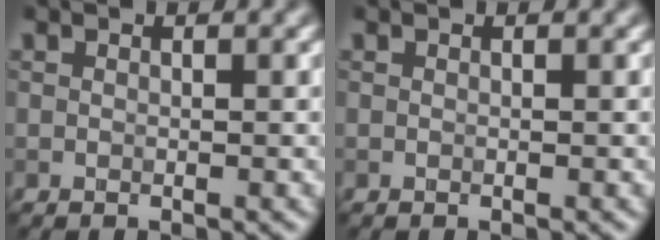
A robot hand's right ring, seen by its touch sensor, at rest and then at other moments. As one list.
[{"total": 0.0}]